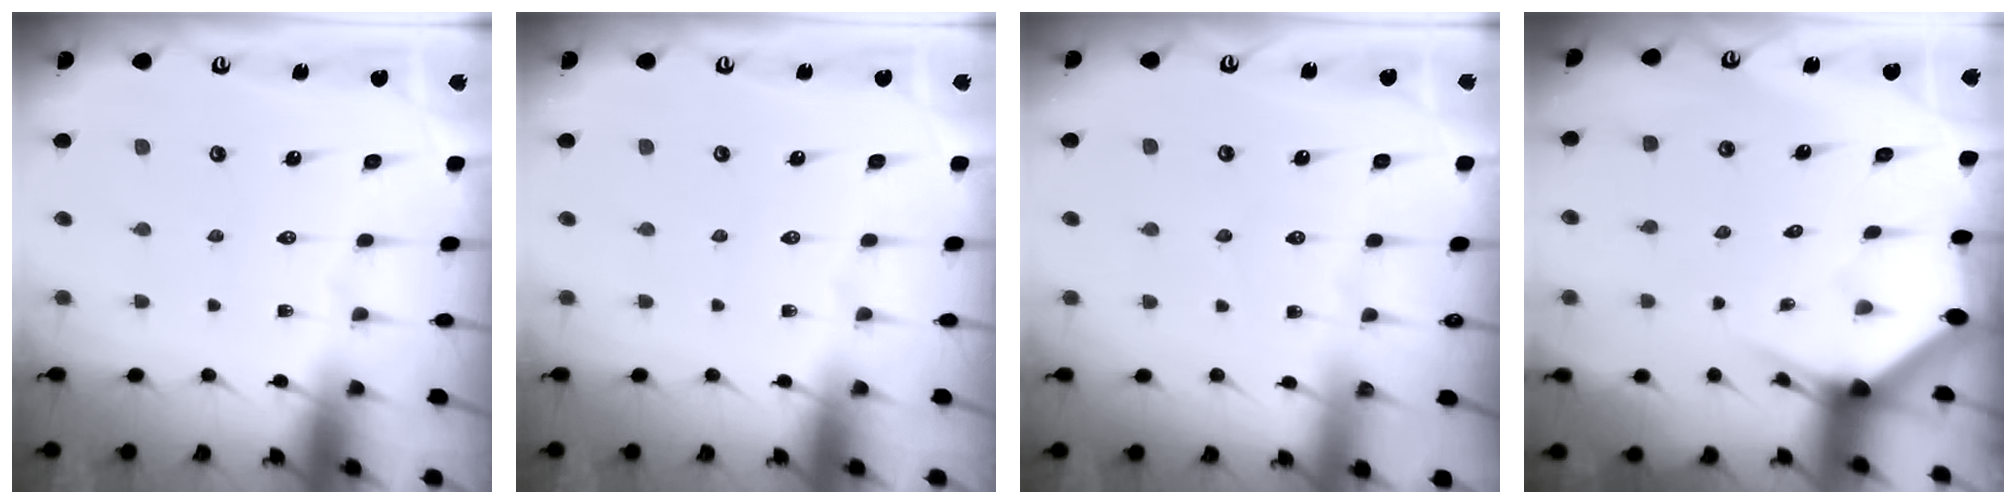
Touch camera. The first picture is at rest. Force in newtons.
{"total": 0.0}
{"total": 2.9, "press": 2.9, "slide": 0.4}
{"total": 3.2, "press": 3.2, "slide": 0.0}